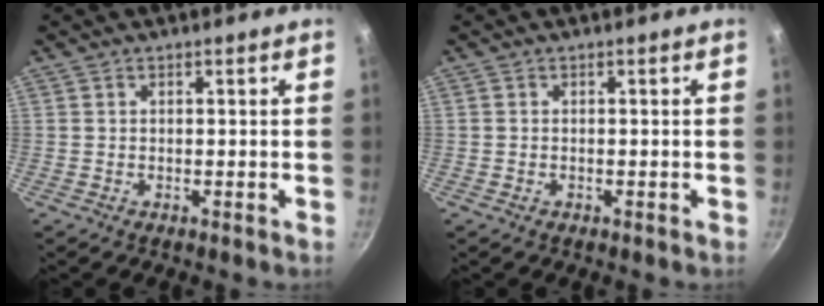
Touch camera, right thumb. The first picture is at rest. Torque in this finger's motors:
{"motor_torque": [-0.26, 0.00, -0.18, 0.13, -0.01]}